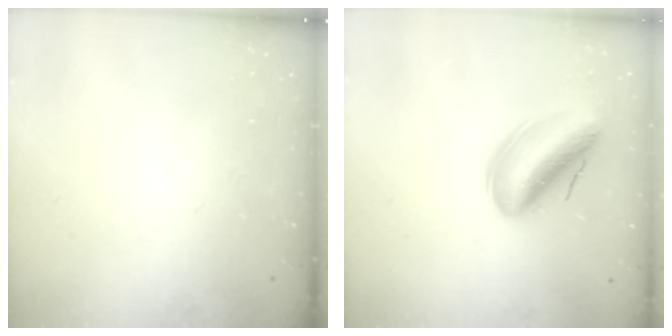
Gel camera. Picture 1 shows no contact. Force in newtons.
{"total": 14.2, "press": 14.0, "slide": 2.6}